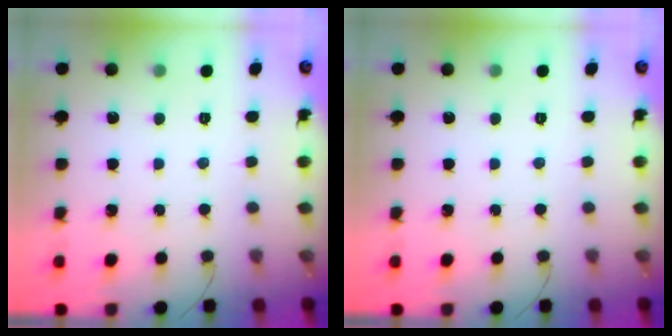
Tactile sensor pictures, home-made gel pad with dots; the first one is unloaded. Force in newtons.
{"total": 0.0}